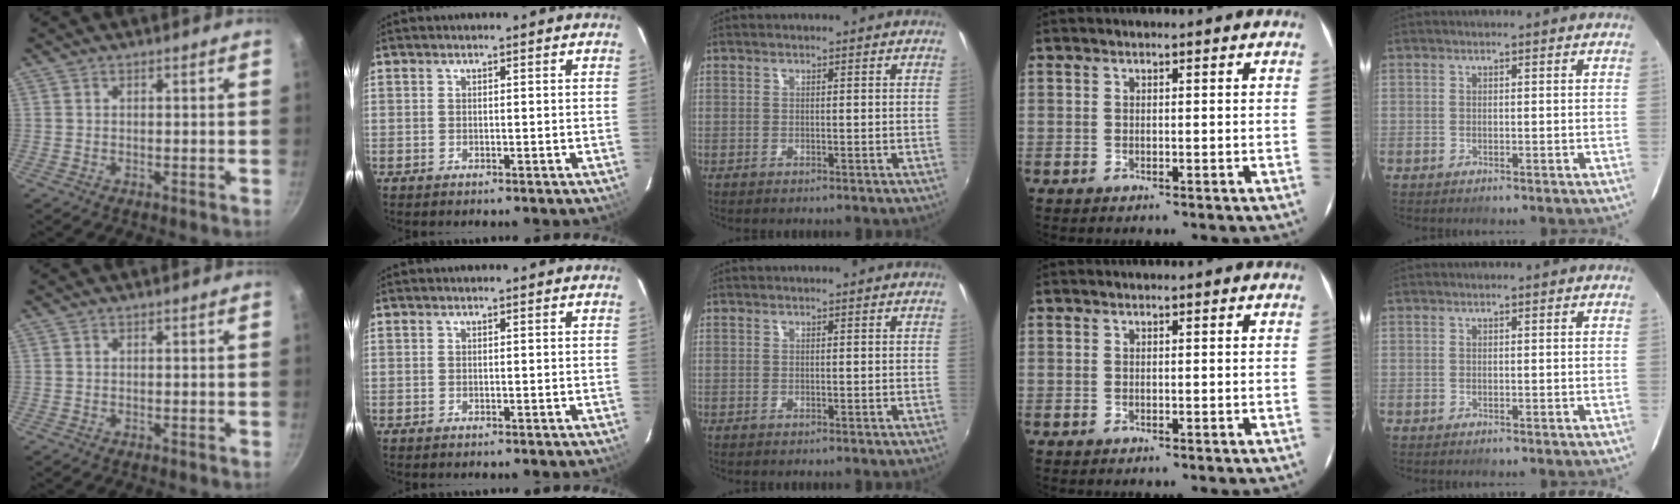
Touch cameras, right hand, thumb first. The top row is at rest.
{}